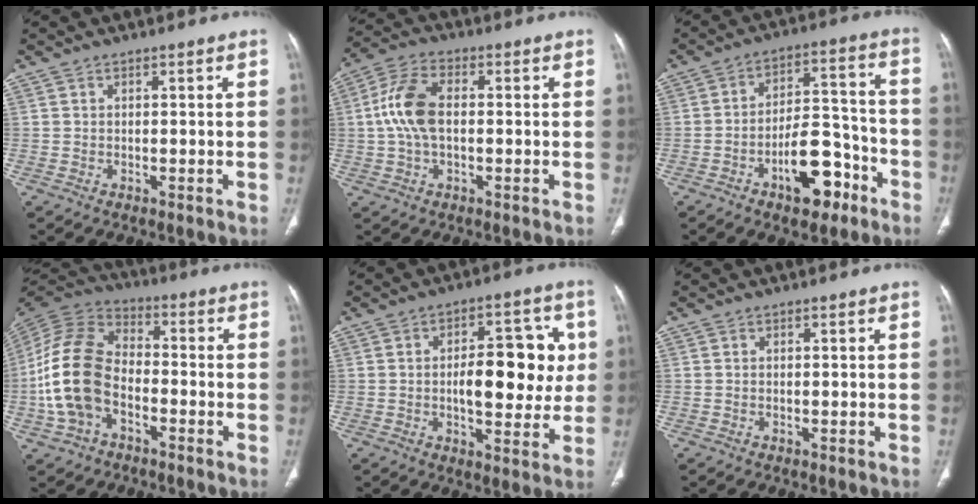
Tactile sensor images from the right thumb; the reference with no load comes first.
{"total": 9.4, "force": [0.2, 5.3, 7.8], "torque": [-0.169, 0.023, 0.001]}
{"total": 13.0, "force": [-6.7, 6.5, 9.0], "torque": [-0.105, 0.063, -0.100]}
{"total": 15.9, "force": [-4.1, 10.3, 11.4], "torque": [-0.226, 0.036, -0.085]}
{"total": 14.4, "force": [0.8, 7.0, 12.6], "torque": [-0.138, 0.013, 0.012]}
{"total": 0.0}